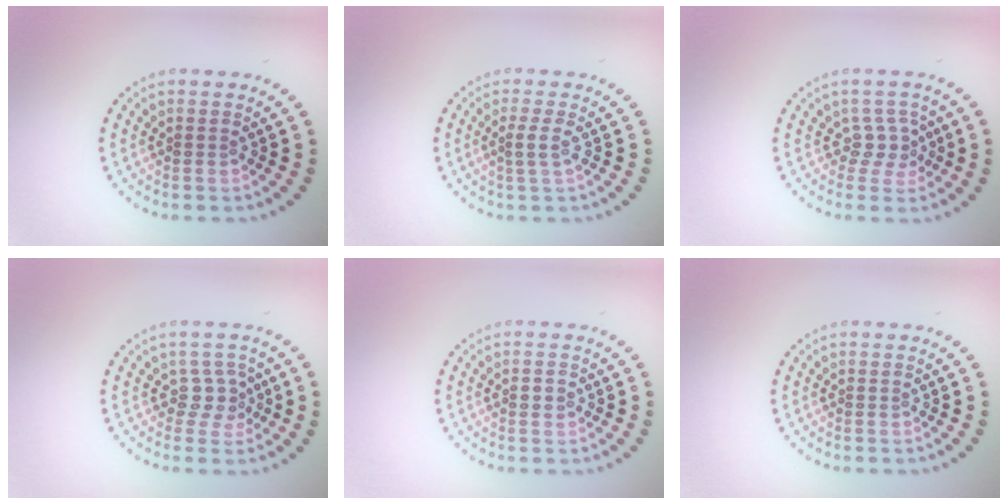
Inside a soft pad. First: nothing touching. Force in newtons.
{"total": 1.5, "press": 1.2, "slide": 0.9}
{"total": 2.0, "press": 1.5, "slide": 1.3}
{"total": 2.0, "press": 1.5, "slide": 1.2}
{"total": 0.8, "press": 0.8, "slide": 0.0}
{"total": 0.0}